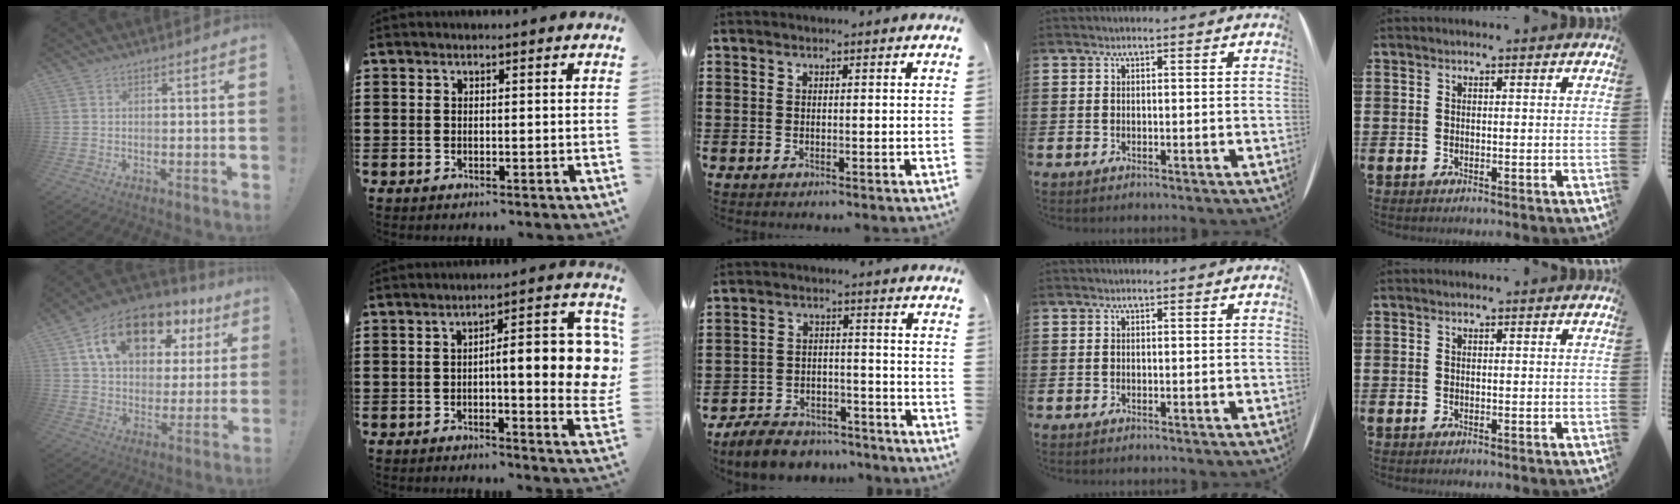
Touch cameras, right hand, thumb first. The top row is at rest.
{"thumb": {"total": 17.9, "force": [9.4, 10.8, 10.8], "torque": [-0.168, -0.045, 0.167]}, "index": {"total": 10.9, "force": [0.5, 2.7, 10.5], "torque": [-0.150, -0.007, 0.005]}, "middle": {"total": 6.7, "force": [-6.3, 1.5, 1.3], "torque": [-0.027, 0.018, -0.126]}}